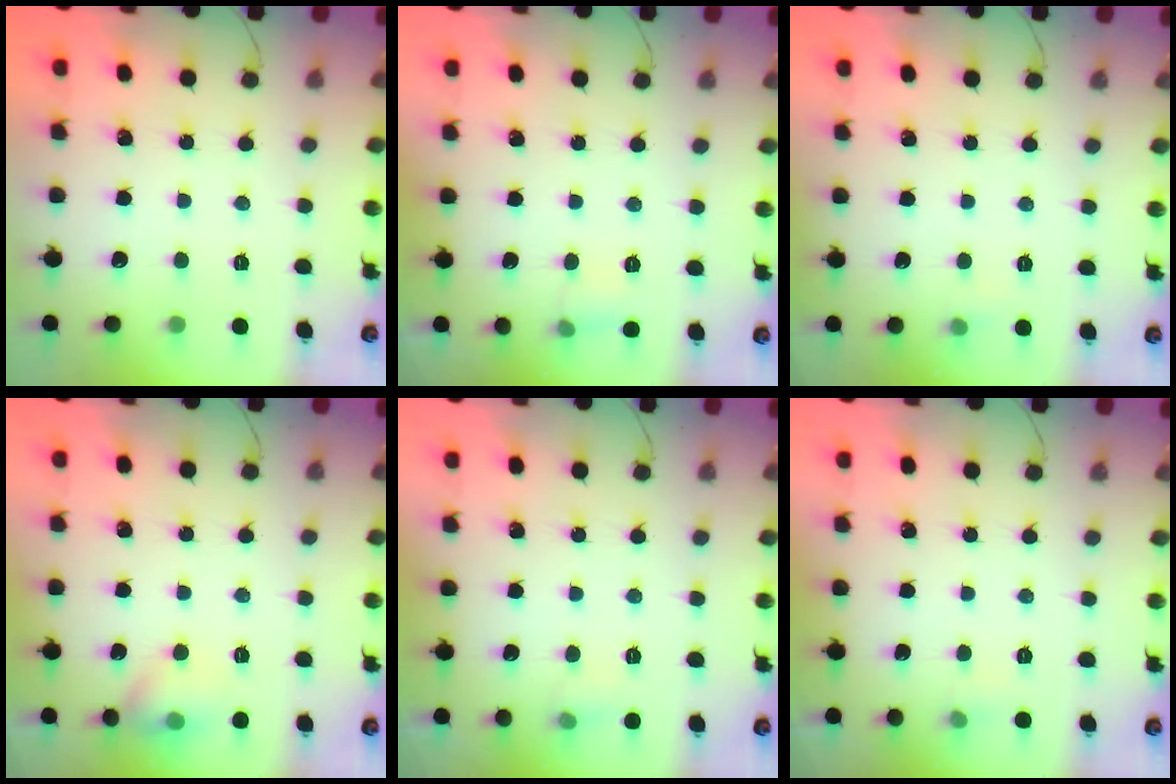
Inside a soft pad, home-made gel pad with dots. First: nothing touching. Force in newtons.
{"total": 4.5, "press": 4.3, "slide": 1.4}
{"total": 3.4, "press": 3.0, "slide": 1.6}
{"total": 7.2, "press": 7.0, "slide": 1.8}
{"total": 4.8, "press": 4.5, "slide": 1.6}
{"total": 3.4, "press": 3.2, "slide": 1.0}